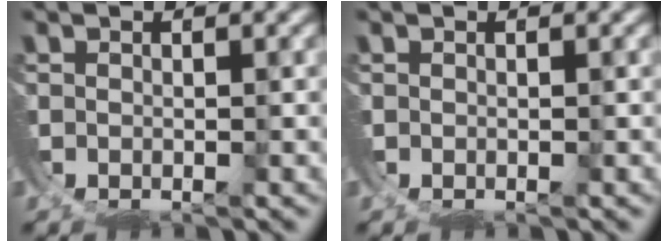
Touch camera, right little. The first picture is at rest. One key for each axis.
{"total": 0.0}